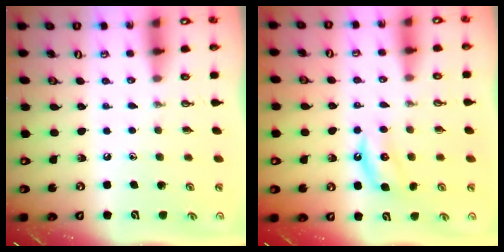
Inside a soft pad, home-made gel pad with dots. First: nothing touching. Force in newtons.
{"total": 4.6, "press": 4.5, "slide": 0.5}